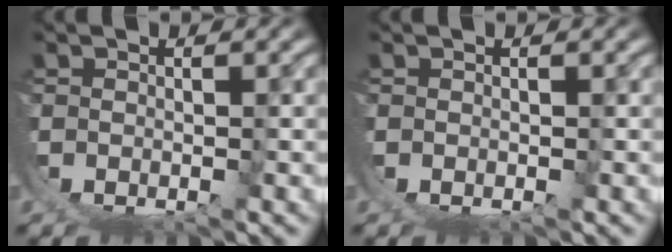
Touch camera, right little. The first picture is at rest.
{"total": 0.0}